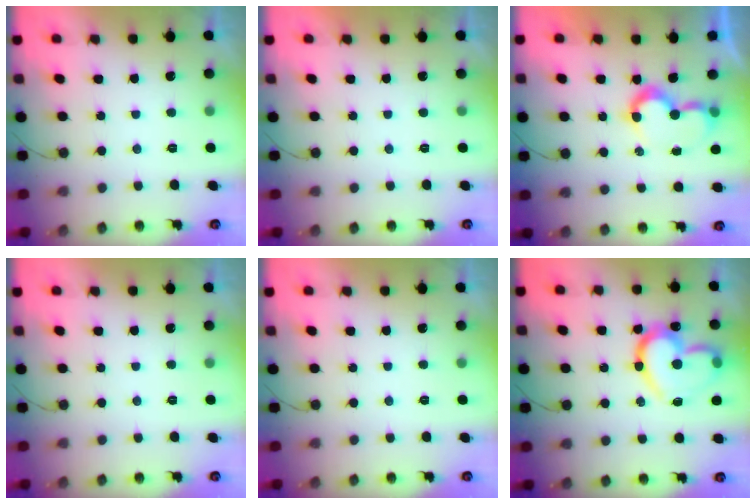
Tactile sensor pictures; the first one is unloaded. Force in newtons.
{"total": 1.9, "press": 1.9, "slide": 0.0}
{"total": 7.8, "press": 7.8, "slide": 0.8}
{"total": 0.0}
{"total": 0.0}
{"total": 19.5, "press": 19.5, "slide": 1.5}